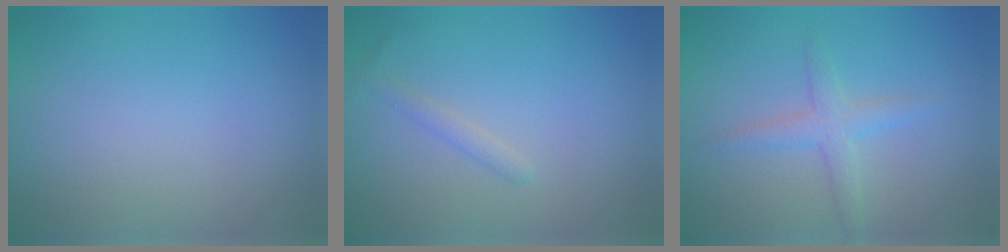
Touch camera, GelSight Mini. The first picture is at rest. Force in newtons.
{"total": 1.1, "press": 1.1, "slide": 0.1}
{"total": 2.3, "press": 2.3, "slide": 0.1}